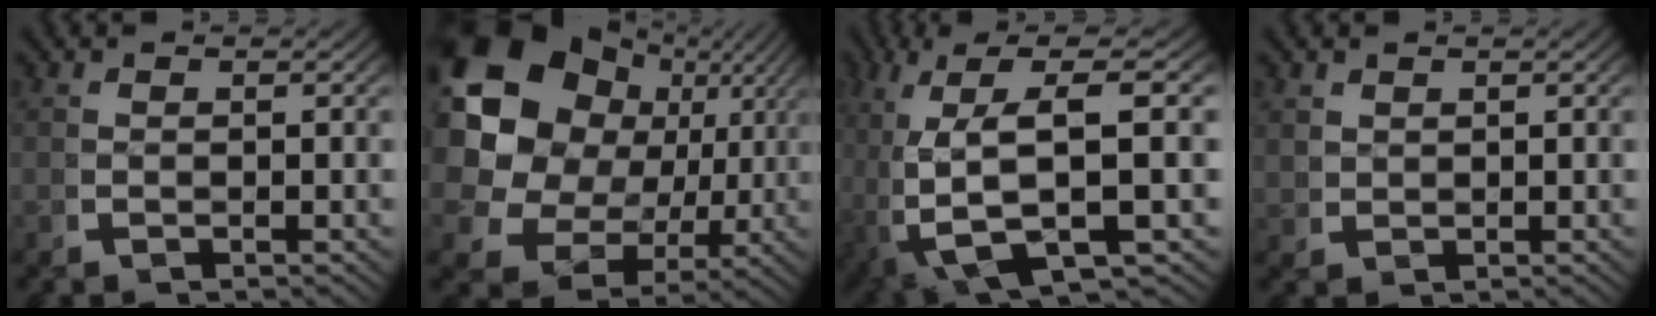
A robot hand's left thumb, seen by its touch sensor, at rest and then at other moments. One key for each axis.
{"total": 18.5, "fx": 1.7, "fy": 13.8, "fz": 12.2, "tx": -0.250, "ty": -0.039, "tz": 0.035}
{"total": 12.0, "fx": -2.8, "fy": 6.4, "fz": 9.7, "tx": -0.200, "ty": -0.045, "tz": -0.034}
{"total": 1.4, "fx": 0.8, "fy": 1.0, "fz": 0.5, "tx": -0.009, "ty": -0.002, "tz": 0.021}